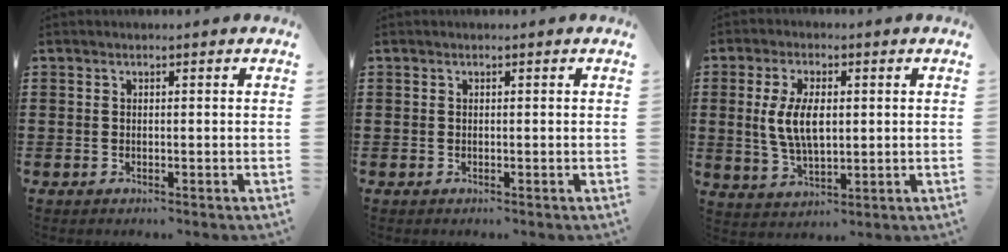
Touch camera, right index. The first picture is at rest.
{"total": 0.0}
{"total": 7.3, "force": [0.6, 3.6, 6.3], "torque": [-0.137, 0.007, 0.006]}